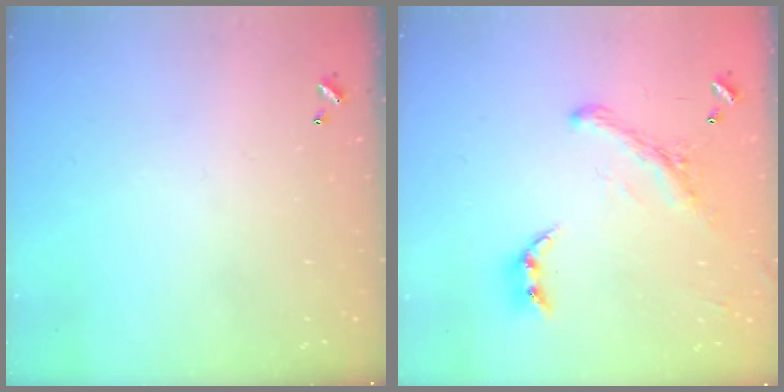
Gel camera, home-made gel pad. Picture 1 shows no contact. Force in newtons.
{"total": 2.9, "press": 2.5, "slide": 1.4}